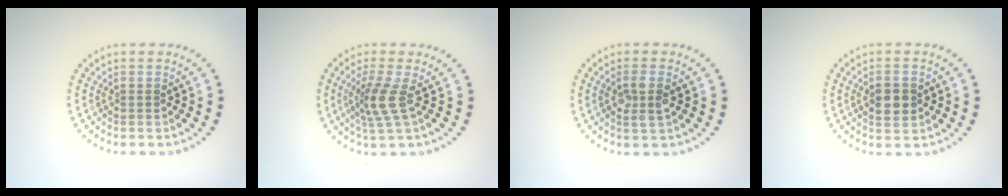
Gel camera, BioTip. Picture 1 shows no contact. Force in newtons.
{"total": 2.8, "press": 2.0, "slide": 2.0}
{"total": 2.2, "press": 2.1, "slide": 0.7}
{"total": 2.6, "press": 2.6, "slide": 0.2}